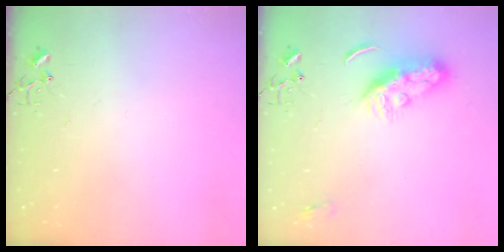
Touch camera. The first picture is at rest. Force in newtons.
{"total": 8.8, "press": 8.8, "slide": 0.5}